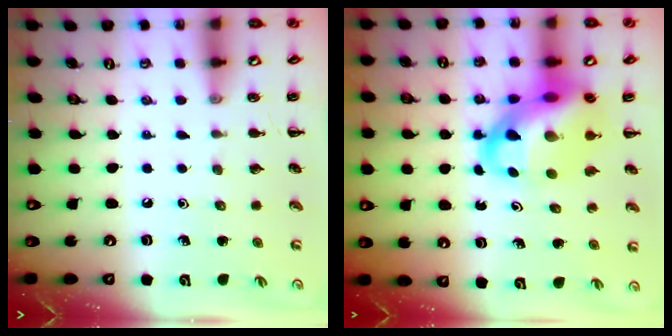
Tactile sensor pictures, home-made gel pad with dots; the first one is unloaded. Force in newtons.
{"total": 14.8, "press": 14.3, "slide": 3.6}